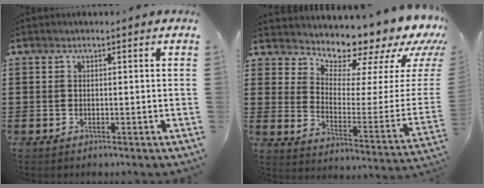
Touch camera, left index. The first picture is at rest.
{"total": 9.7, "force": [9.0, 2.3, 2.5], "torque": [-0.048, -0.099, 0.146]}